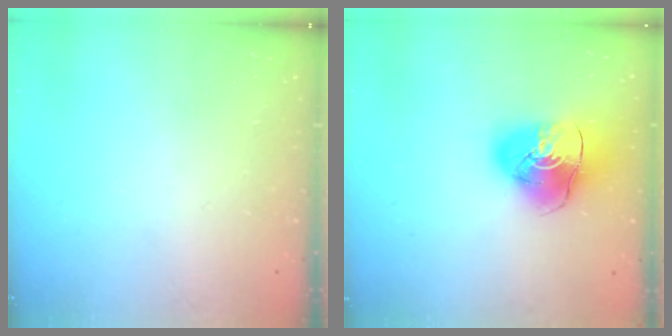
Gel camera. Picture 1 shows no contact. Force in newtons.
{"total": 13.5, "press": 13.4, "slide": 1.9}